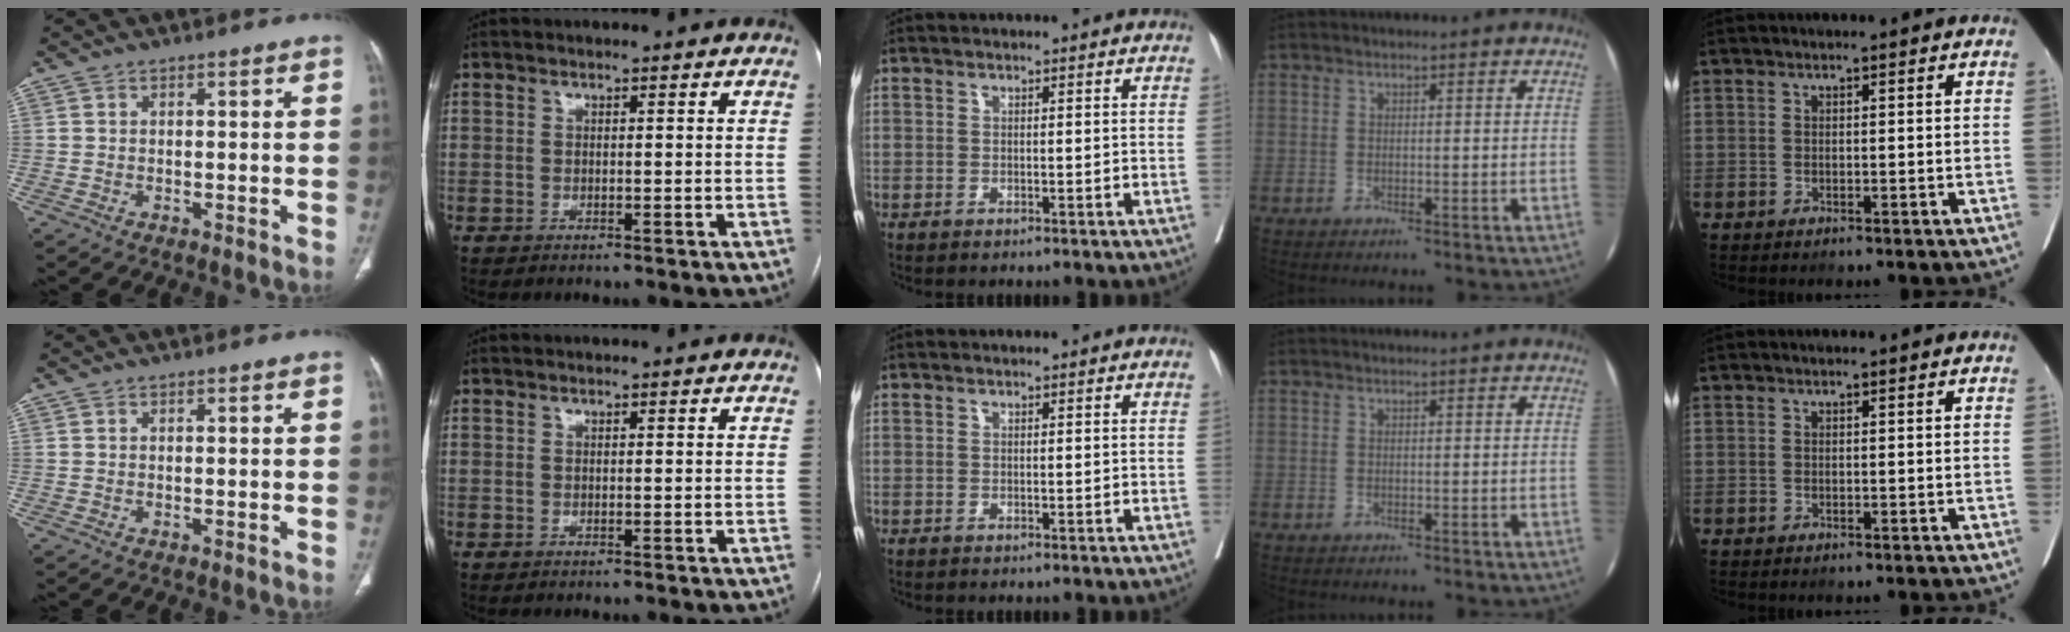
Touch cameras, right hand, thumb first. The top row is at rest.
{}